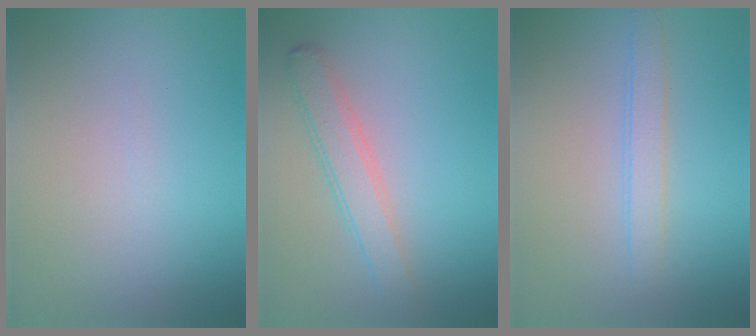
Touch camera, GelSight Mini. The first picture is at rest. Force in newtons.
{"total": 2.9, "press": 2.9, "slide": 0.1}
{"total": 1.9, "press": 1.9, "slide": 0.2}